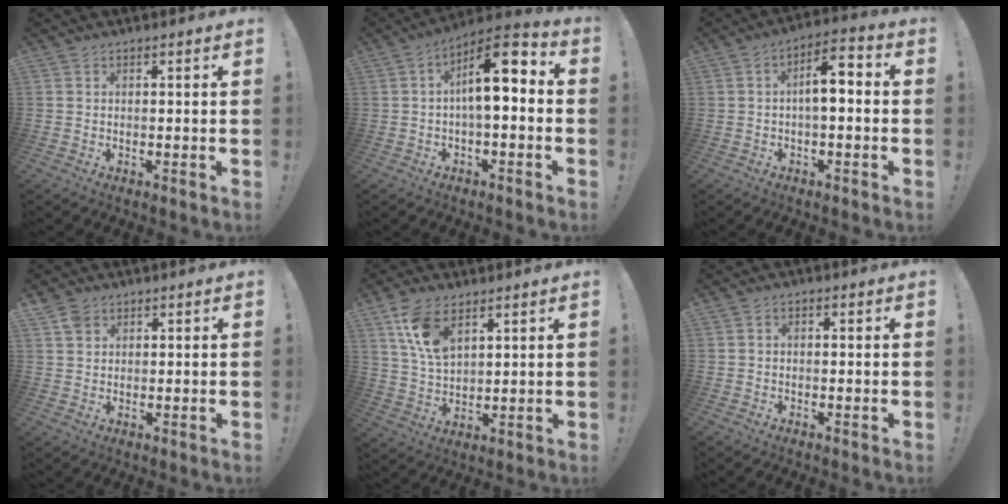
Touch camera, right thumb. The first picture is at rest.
{"total": 12.0, "force": [1.1, 4.4, 11.1], "torque": [-0.189, -0.003, 0.012]}
{"total": 8.1, "force": [-0.3, 3.3, 7.4], "torque": [-0.115, 0.009, -0.006]}
{"total": 3.6, "force": [2.3, 2.6, 1.1], "torque": [-0.018, -0.005, 0.045]}
{"total": 10.9, "force": [6.1, 5.7, 7.0], "torque": [-0.137, -0.016, 0.116]}
{"total": 1.2, "force": [-0.6, 0.8, 0.7], "torque": [-0.016, 0.006, -0.010]}